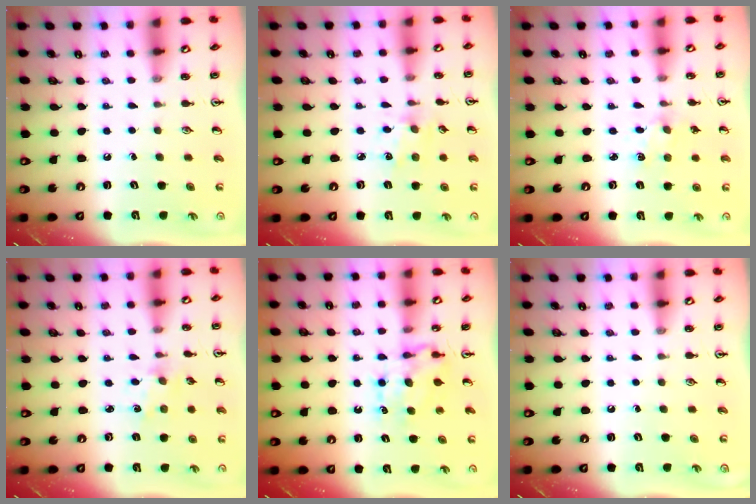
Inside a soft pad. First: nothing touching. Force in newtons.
{"total": 2.5, "press": 2.5, "slide": 0.4}
{"total": 1.9, "press": 1.9, "slide": 0.3}
{"total": 1.5, "press": 1.4, "slide": 0.1}
{"total": 7.5, "press": 7.4, "slide": 0.7}
{"total": 0.0}